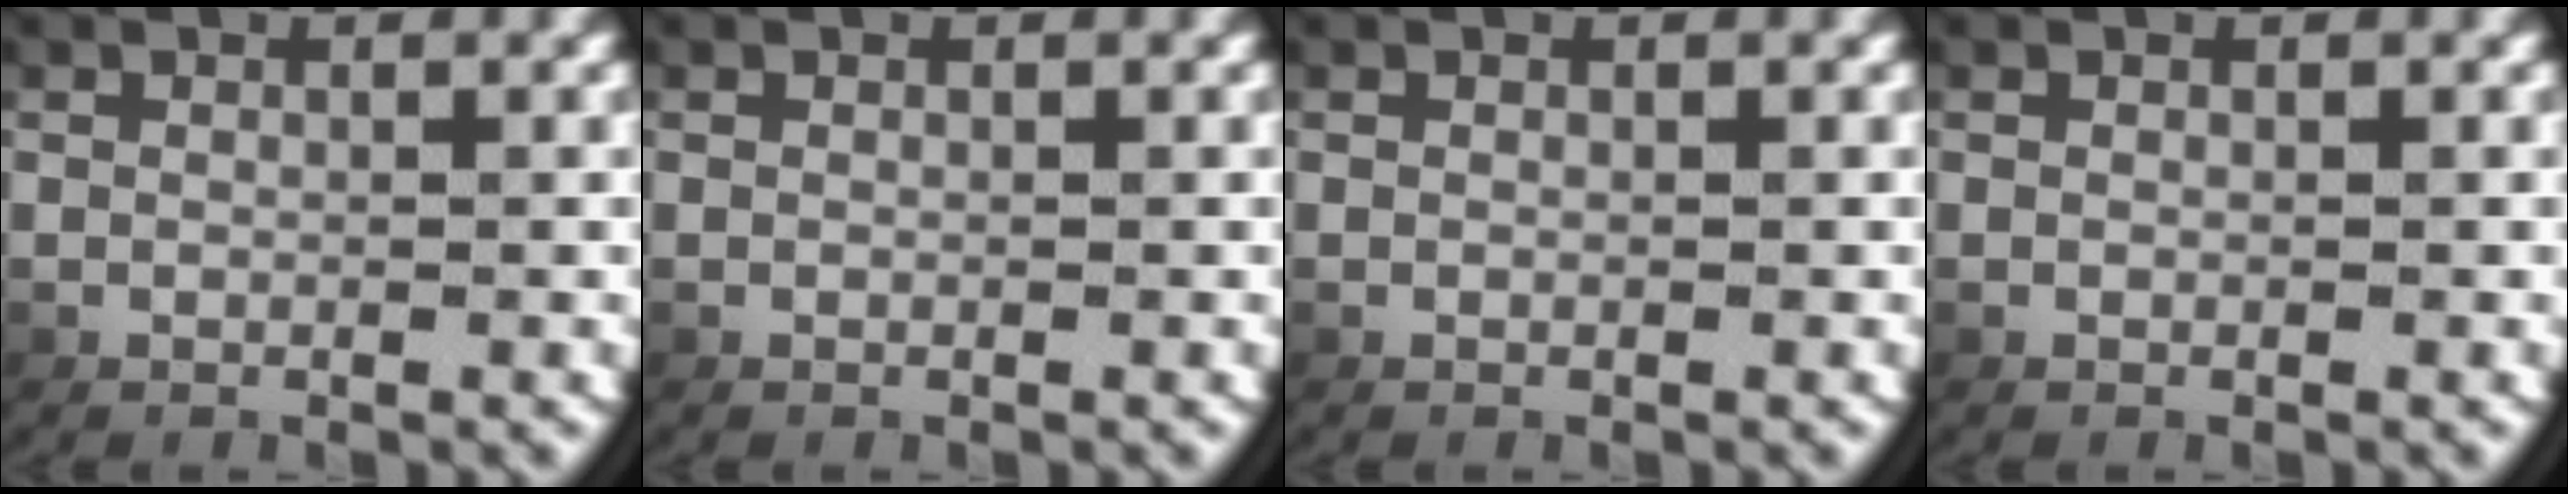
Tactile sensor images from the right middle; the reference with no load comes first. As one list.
[{"total": 0.0}, {"total": 0.0}, {"total": 0.0}]